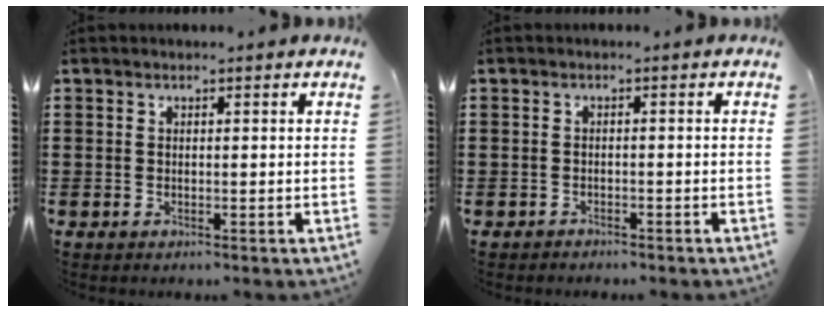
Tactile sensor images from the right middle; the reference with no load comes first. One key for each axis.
{"total": 1.2, "fx": -1.2, "fy": 0.2, "fz": -0.1, "tx": -0.002, "ty": 0.003, "tz": -0.027}